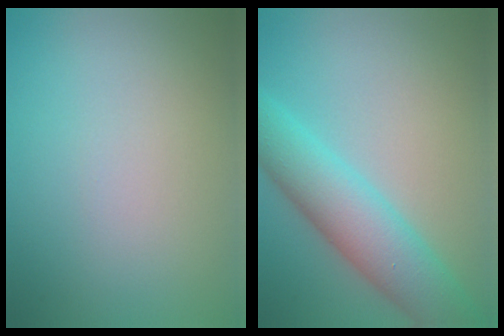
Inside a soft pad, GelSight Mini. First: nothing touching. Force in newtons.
{"total": 7.1, "press": 7.1, "slide": 0.4}